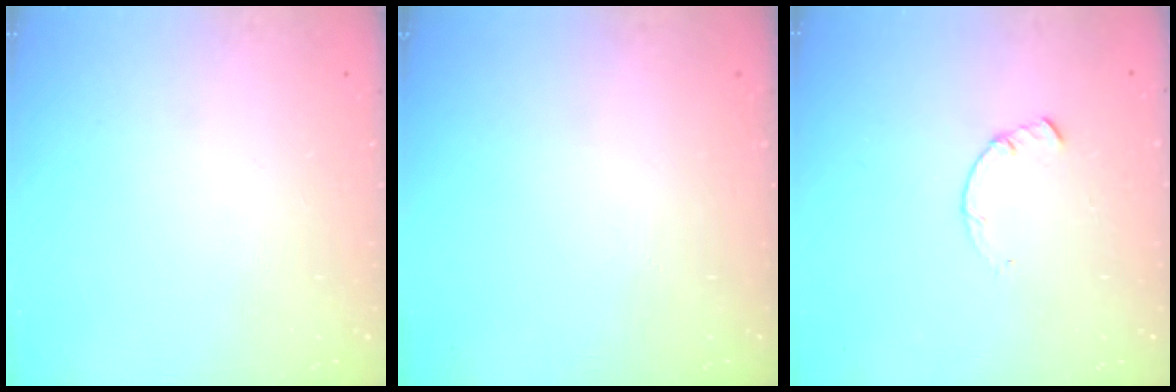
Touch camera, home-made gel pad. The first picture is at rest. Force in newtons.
{"total": 0.0}
{"total": 1.4, "press": 1.4, "slide": 0.2}